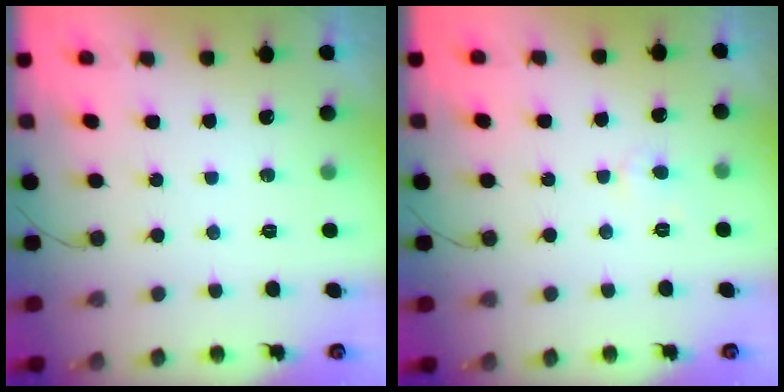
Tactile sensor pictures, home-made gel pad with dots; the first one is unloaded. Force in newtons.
{"total": 2.3, "press": 2.3, "slide": 0.1}